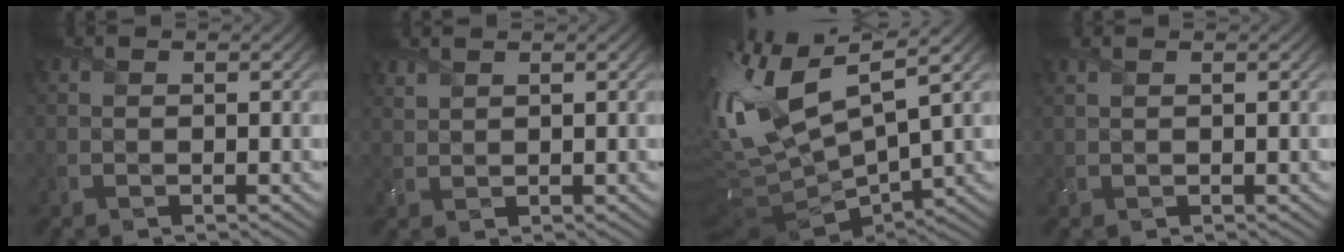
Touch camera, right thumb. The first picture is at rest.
{"total": 1.5, "force": [1.4, 0.3, 0.3], "torque": [-0.017, 0.003, 0.036]}
{"total": 14.6, "force": [4.0, 5.3, 13.0], "torque": [-0.300, 0.010, 0.075]}
{"total": 0.9, "force": [0.8, 0.1, 0.4], "torque": [-0.016, 0.005, 0.019]}